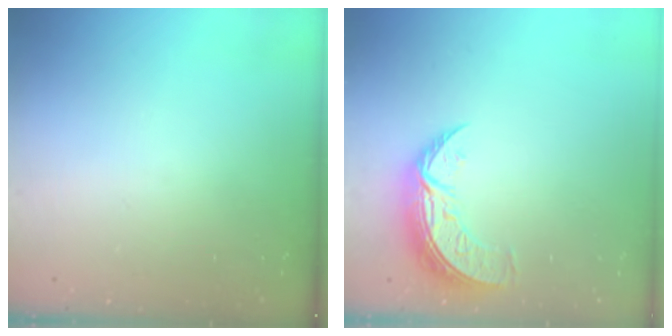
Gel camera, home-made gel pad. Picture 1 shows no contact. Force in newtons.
{"total": 9.1, "press": 9.0, "slide": 0.8}